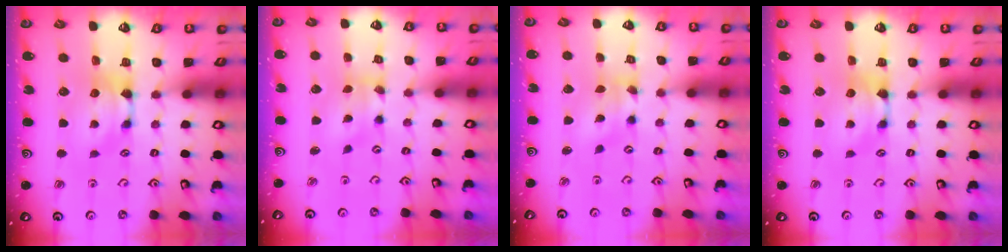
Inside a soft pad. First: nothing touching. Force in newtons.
{"total": 1.5, "press": 1.0, "slide": 1.1}
{"total": 1.4, "press": 0.9, "slide": 1.1}
{"total": 0.0}